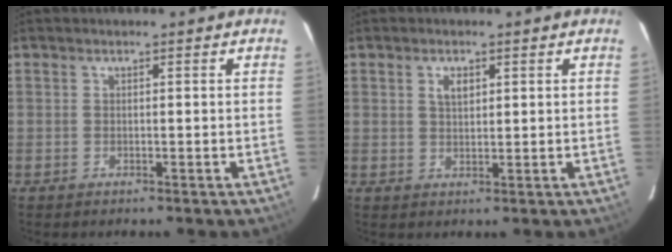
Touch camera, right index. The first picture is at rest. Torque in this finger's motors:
{"motor_torque": [0.21, 0.03, 0.12, 0.03]}